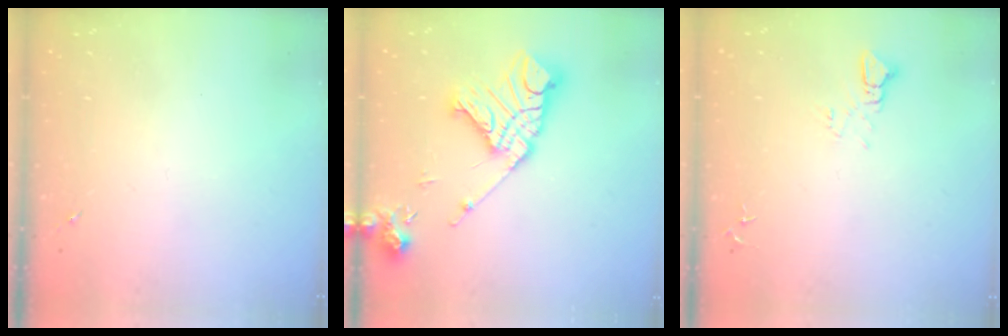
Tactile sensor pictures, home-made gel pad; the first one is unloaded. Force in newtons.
{"total": 18.0, "press": 17.9, "slide": 2.5}
{"total": 3.4, "press": 3.4, "slide": 0.4}